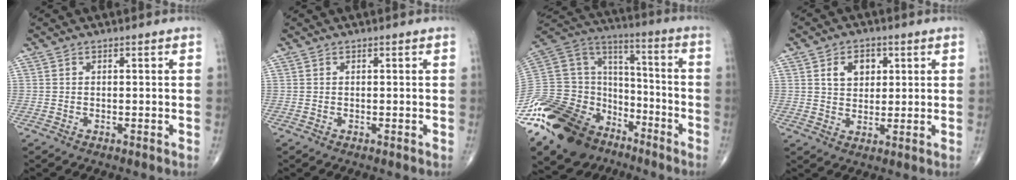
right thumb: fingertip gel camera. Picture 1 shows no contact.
{"total": 0.0}
{"total": 30.2, "force": [-18.4, 17.9, 15.9], "torque": [-0.365, 0.051, -0.329]}
{"total": 6.1, "force": [2.1, 4.4, 3.6], "torque": [-0.029, -0.009, 0.034]}